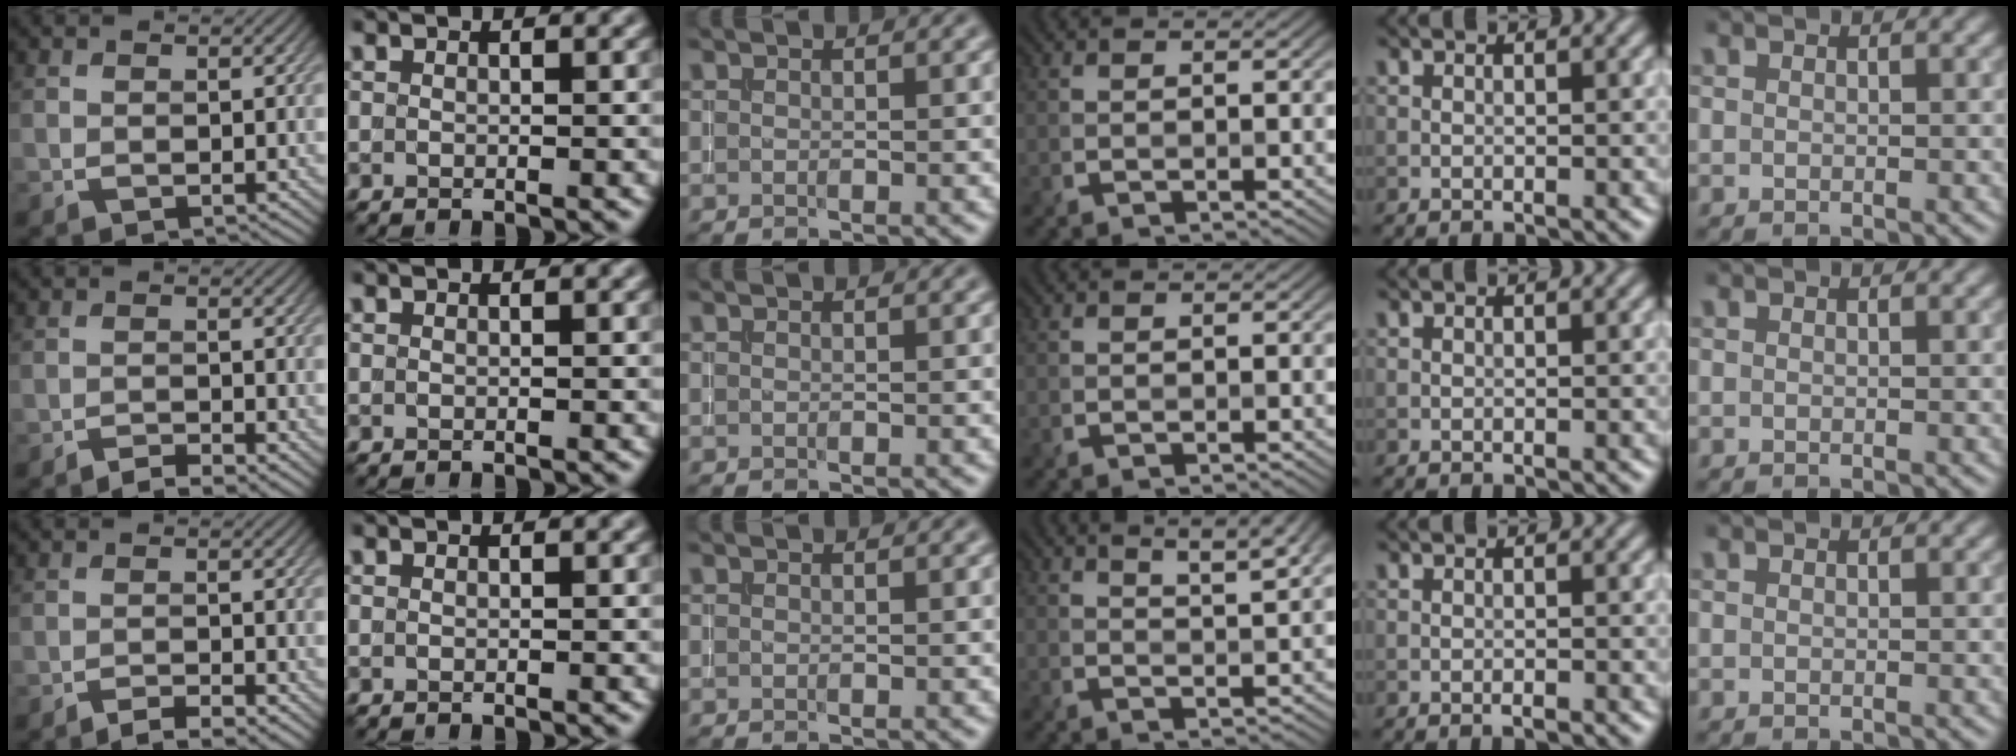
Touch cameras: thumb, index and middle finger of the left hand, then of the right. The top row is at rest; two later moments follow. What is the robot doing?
{"motion": "pour", "object": "almond"}